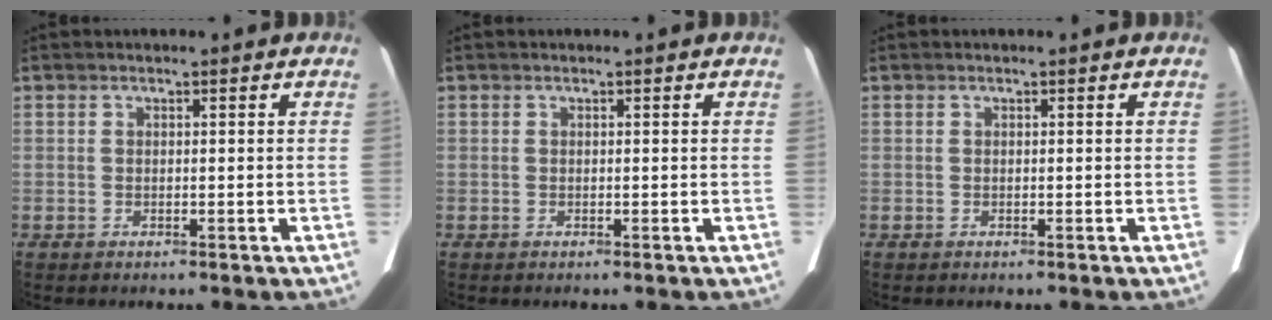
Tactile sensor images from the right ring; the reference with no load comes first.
{"total": 0.0}
{"total": 0.0}